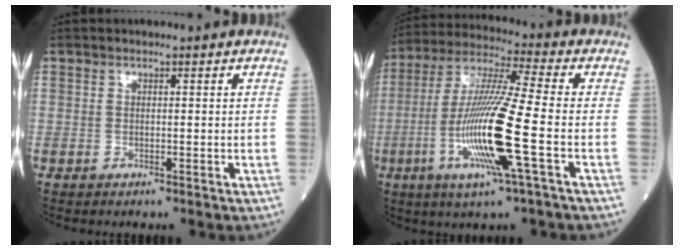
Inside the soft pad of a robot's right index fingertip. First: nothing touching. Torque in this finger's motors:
{"motor_torque": [1.27, -0.87, 1.05, 0.21]}